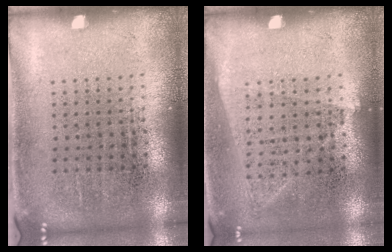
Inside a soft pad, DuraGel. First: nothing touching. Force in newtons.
{"total": 1.0, "press": 0.9, "slide": 0.4}